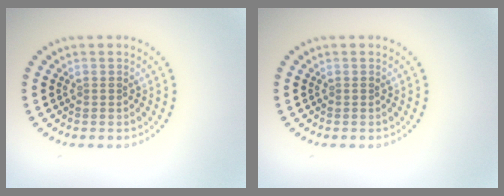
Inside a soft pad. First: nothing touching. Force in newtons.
{"total": 0.0}